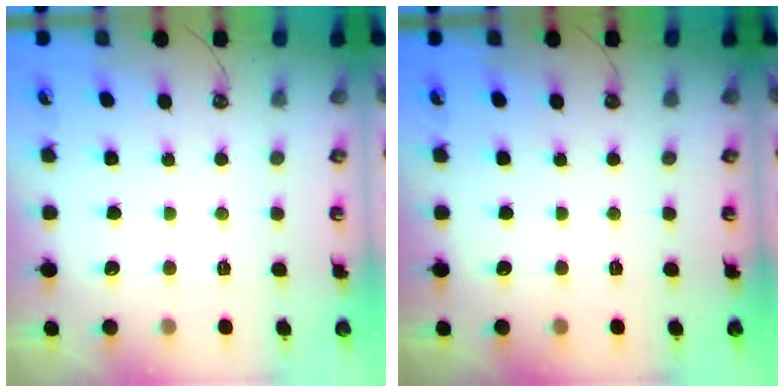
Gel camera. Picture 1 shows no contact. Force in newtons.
{"total": 0.0}